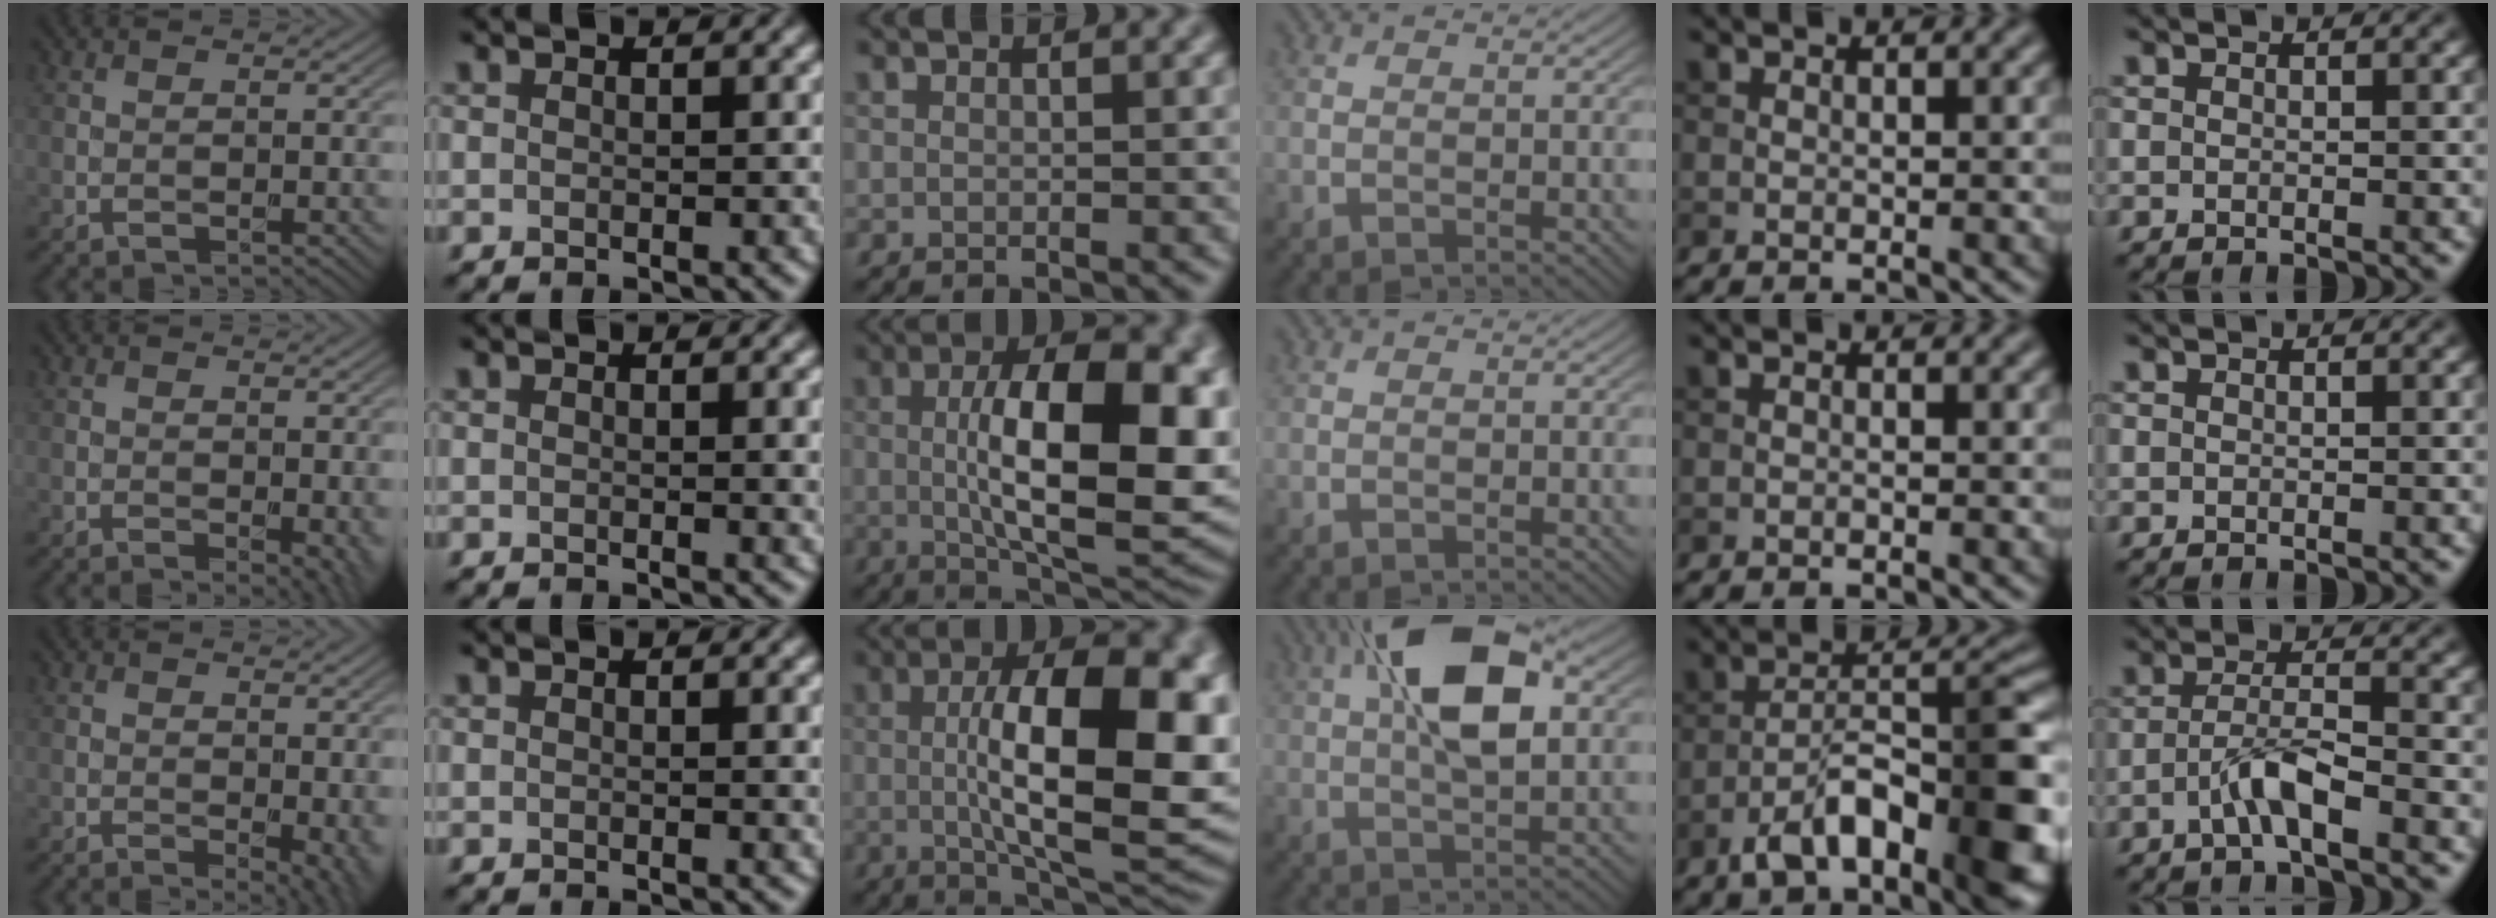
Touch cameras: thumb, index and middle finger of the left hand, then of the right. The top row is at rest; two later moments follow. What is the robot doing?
{"motion": "unscrew", "object": "dispenser bottle"}